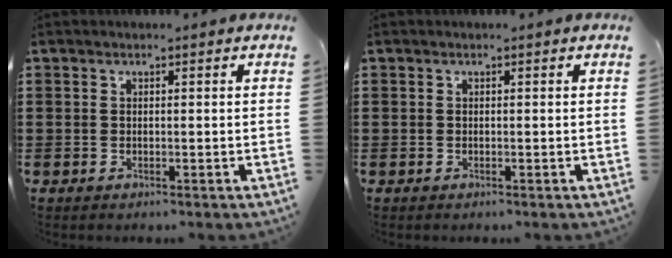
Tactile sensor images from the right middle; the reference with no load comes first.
{"total": 0.0}